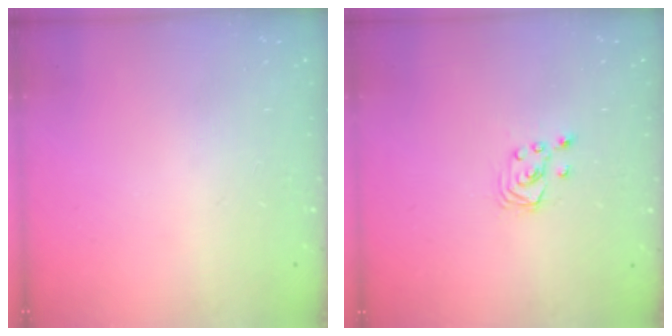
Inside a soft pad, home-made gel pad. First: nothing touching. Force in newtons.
{"total": 2.9, "press": 2.8, "slide": 0.3}